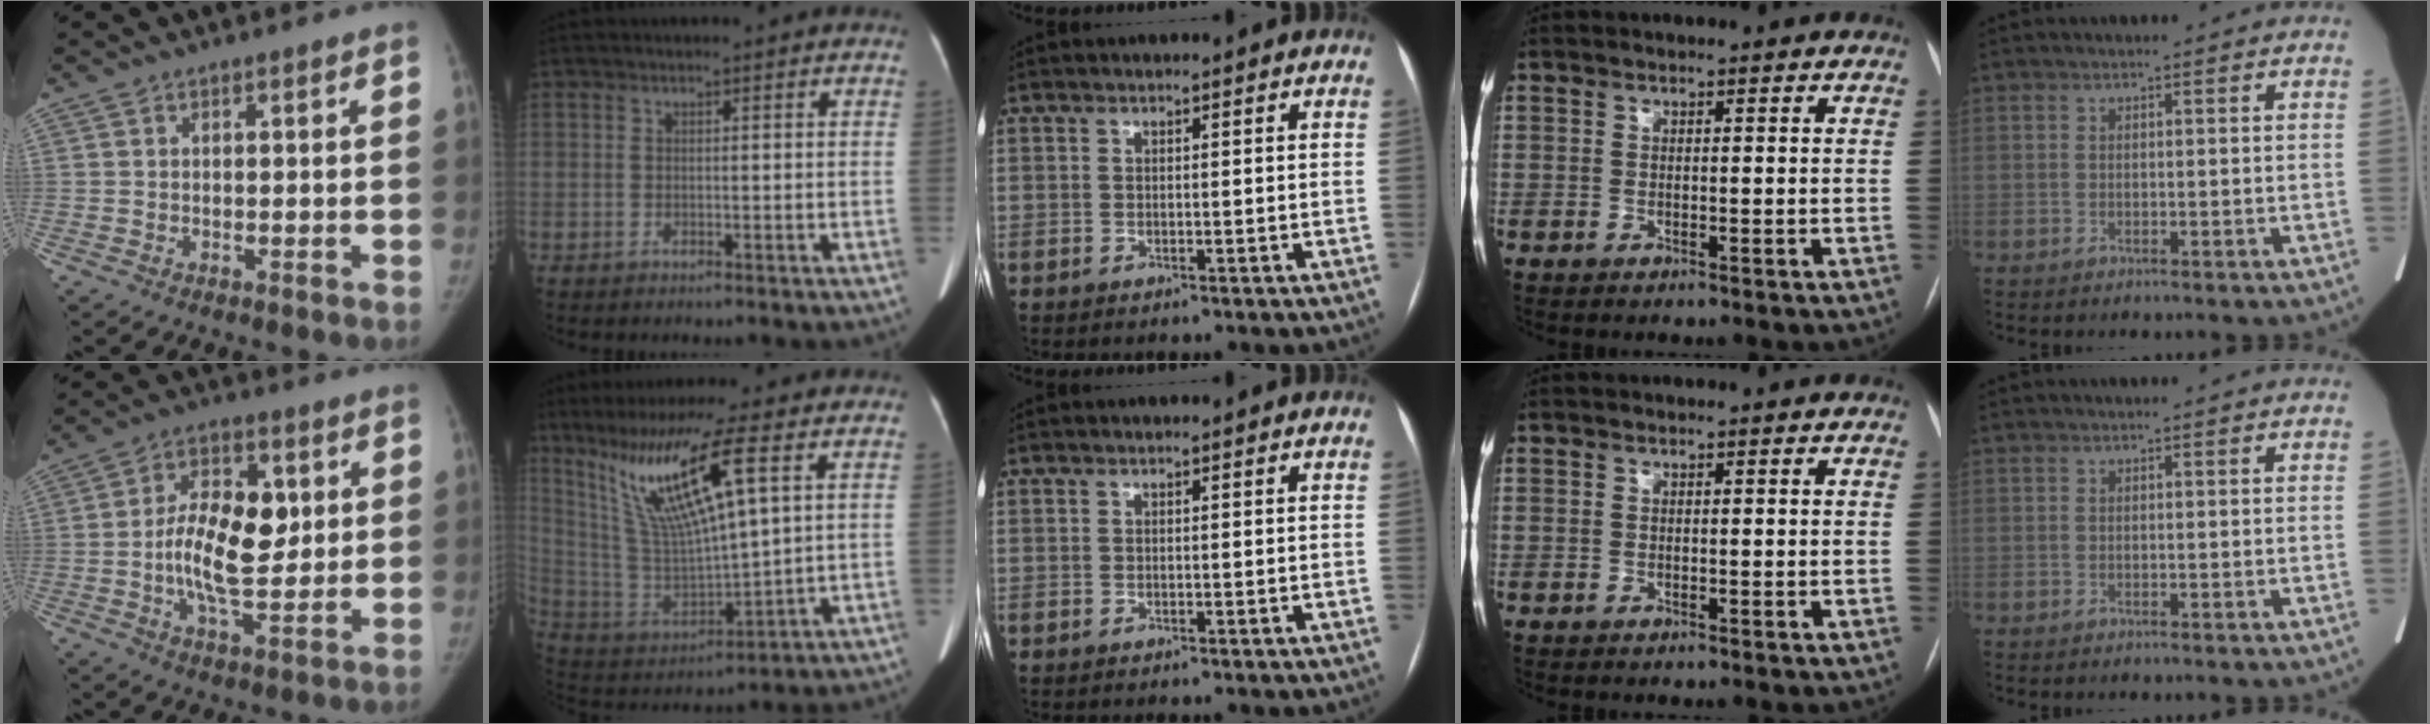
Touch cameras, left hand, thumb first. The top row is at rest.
{"thumb": {"total": 13.1, "force": [0.7, 6.7, 11.2], "torque": [-0.171, -0.001, 0.011]}, "index": {"total": 15.8, "force": [7.4, 1.1, 13.9], "torque": [-0.283, -0.001, 0.145]}}